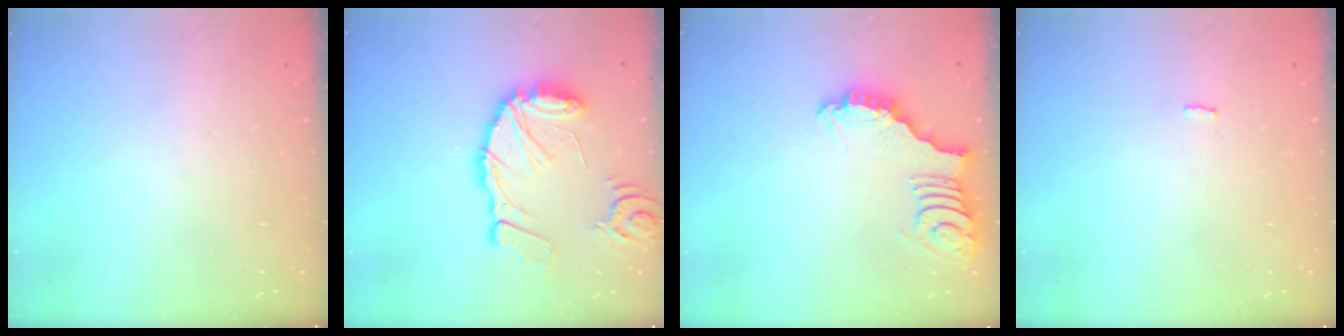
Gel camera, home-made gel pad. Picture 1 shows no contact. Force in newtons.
{"total": 15.2, "press": 15.1, "slide": 1.7}
{"total": 3.0, "press": 3.0, "slide": 0.1}
{"total": 2.0, "press": 2.0, "slide": 0.3}